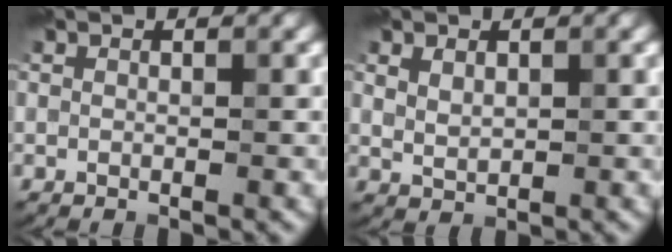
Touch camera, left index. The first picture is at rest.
{"total": 1.5, "force": [0.7, 1.0, 1.0], "torque": [-0.023, 0.005, 0.019]}